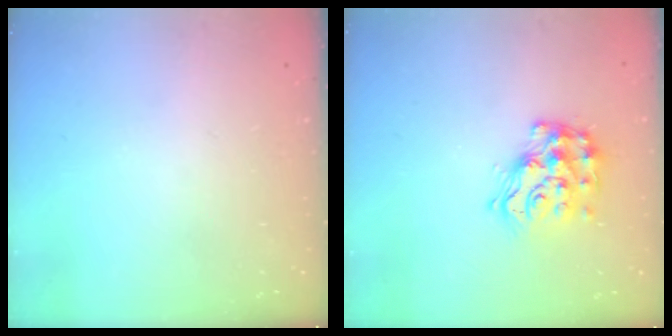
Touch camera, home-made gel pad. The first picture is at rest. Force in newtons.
{"total": 14.9, "press": 14.8, "slide": 0.9}